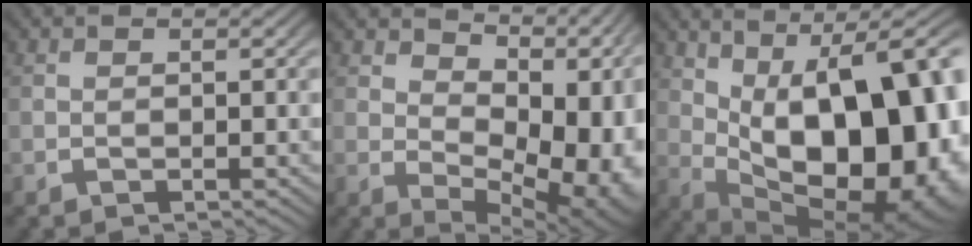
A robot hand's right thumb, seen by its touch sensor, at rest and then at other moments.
{"total": 11.7, "force": [2.0, 6.6, 9.5], "torque": [-0.133, -0.026, 0.051]}
{"total": 23.5, "force": [-0.6, 14.7, 18.4], "torque": [-0.288, -0.053, 0.029]}